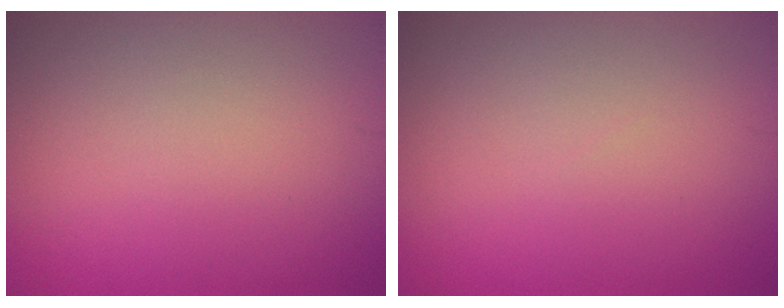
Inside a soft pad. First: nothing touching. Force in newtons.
{"total": 0.0}